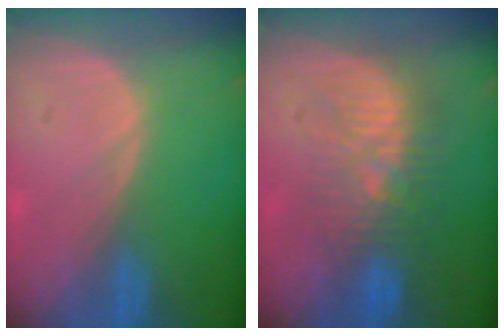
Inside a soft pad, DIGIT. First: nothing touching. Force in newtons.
{"total": 9.1, "press": 8.8, "slide": 2.3}